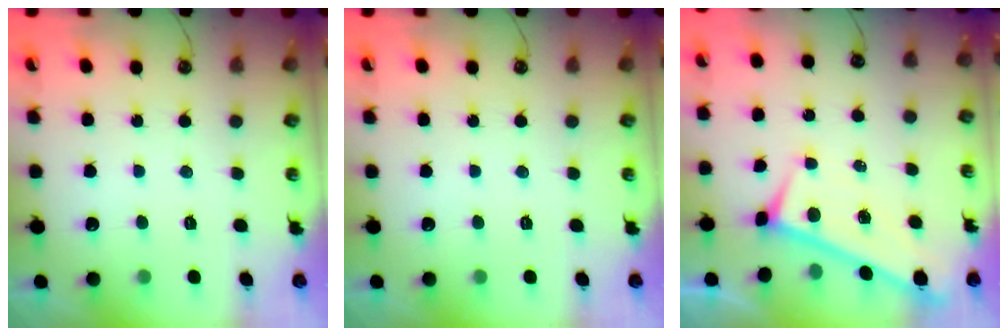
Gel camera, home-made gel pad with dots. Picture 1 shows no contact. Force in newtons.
{"total": 0.0}
{"total": 0.0}